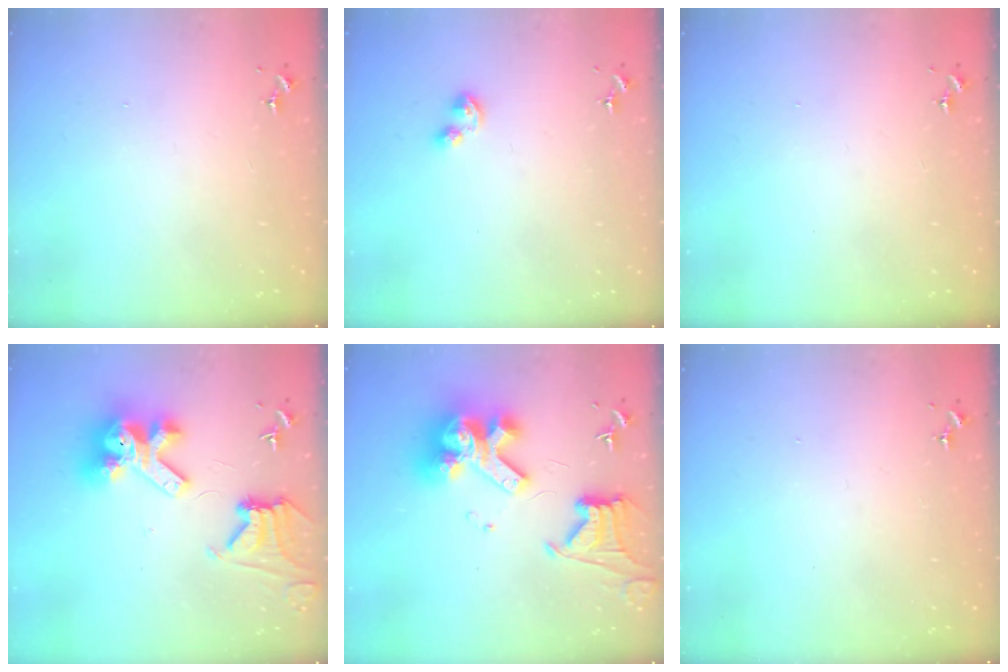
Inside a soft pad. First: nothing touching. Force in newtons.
{"total": 4.4, "press": 4.3, "slide": 0.5}
{"total": 0.0}
{"total": 16.9, "press": 16.7, "slide": 2.0}
{"total": 21.3, "press": 21.1, "slide": 2.6}
{"total": 0.0}